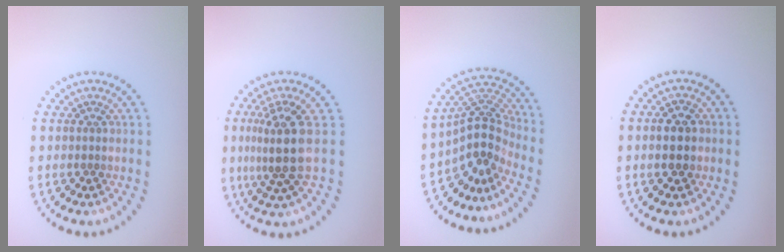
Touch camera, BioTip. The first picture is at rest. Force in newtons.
{"total": 4.1, "press": 3.1, "slide": 2.6}
{"total": 4.1, "press": 2.9, "slide": 3.0}
{"total": 2.6, "press": 2.6, "slide": 0.2}